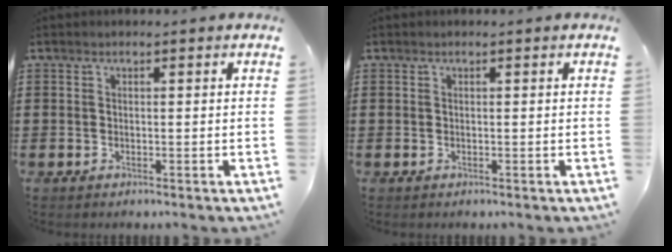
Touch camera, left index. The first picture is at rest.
{"total": 0.0}